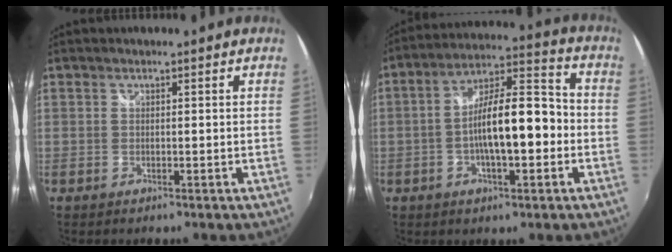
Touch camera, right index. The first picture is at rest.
{"total": 13.5, "force": [-2.5, 4.2, 12.5], "torque": [-0.215, 0.020, -0.041]}